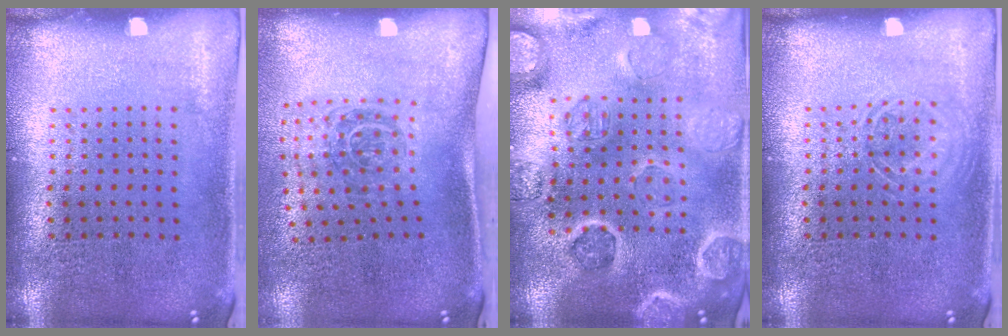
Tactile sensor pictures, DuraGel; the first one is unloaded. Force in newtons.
{"total": 1.9, "press": 1.2, "slide": 1.5}
{"total": 2.9, "press": 2.9, "slide": 0.3}
{"total": 1.6, "press": 1.6, "slide": 0.2}